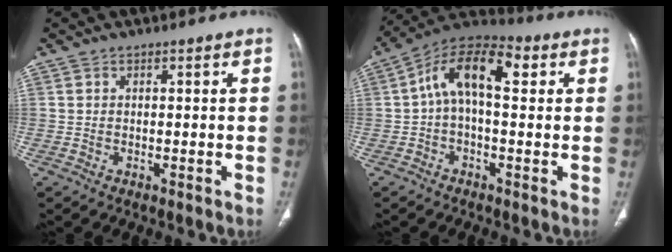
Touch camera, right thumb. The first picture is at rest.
{"total": 12.0, "force": [2.0, 6.0, 10.2], "torque": [-0.158, 0.039, 0.022]}